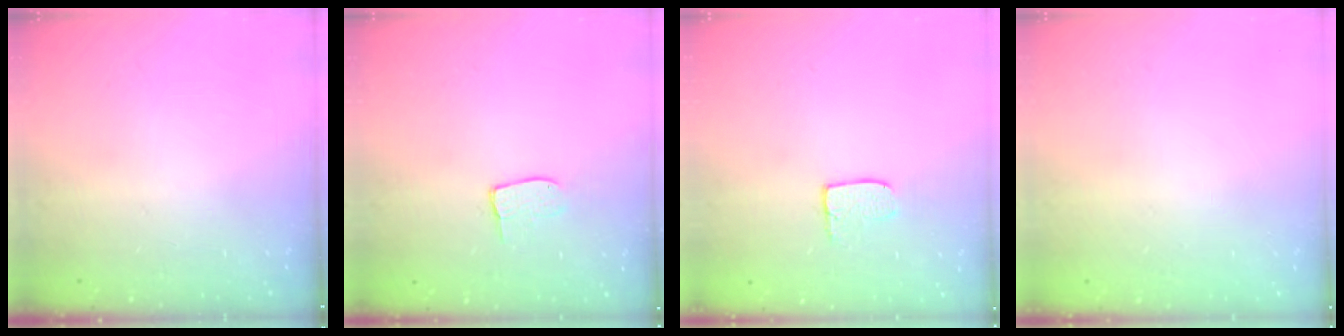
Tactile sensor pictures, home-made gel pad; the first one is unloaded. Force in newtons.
{"total": 6.1, "press": 6.1, "slide": 0.5}
{"total": 5.2, "press": 5.2, "slide": 0.3}
{"total": 0.0}